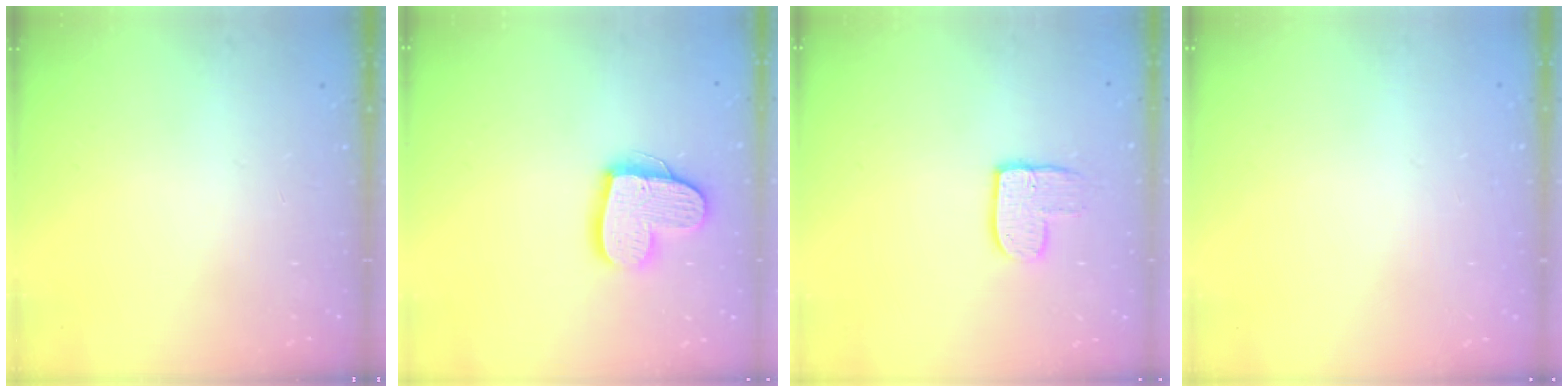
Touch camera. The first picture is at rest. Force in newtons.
{"total": 15.0, "press": 14.9, "slide": 1.1}
{"total": 8.5, "press": 8.4, "slide": 0.5}
{"total": 0.0}